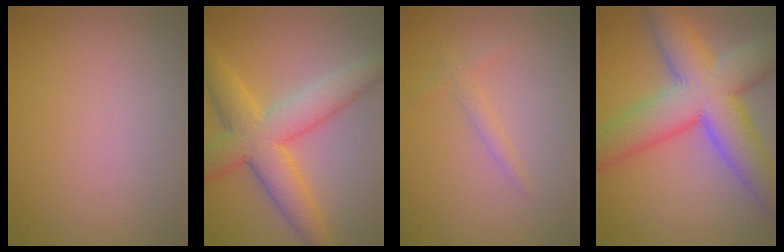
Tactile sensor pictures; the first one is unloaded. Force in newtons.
{"total": 7.3, "press": 7.3, "slide": 0.1}
{"total": 1.1, "press": 1.1, "slide": 0.1}
{"total": 11.3, "press": 11.3, "slide": 0.6}